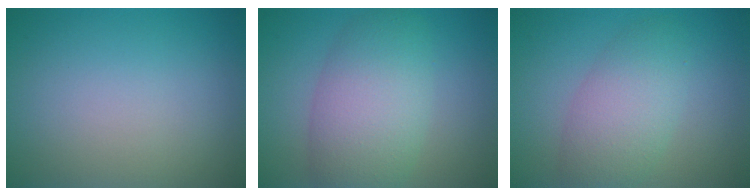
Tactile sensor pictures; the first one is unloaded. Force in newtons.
{"total": 6.9, "press": 6.9, "slide": 0.4}
{"total": 4.6, "press": 4.6, "slide": 0.1}